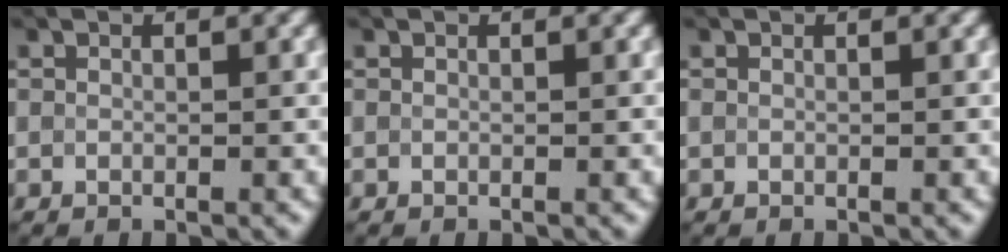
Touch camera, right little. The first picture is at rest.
{"total": 0.0}
{"total": 0.0}